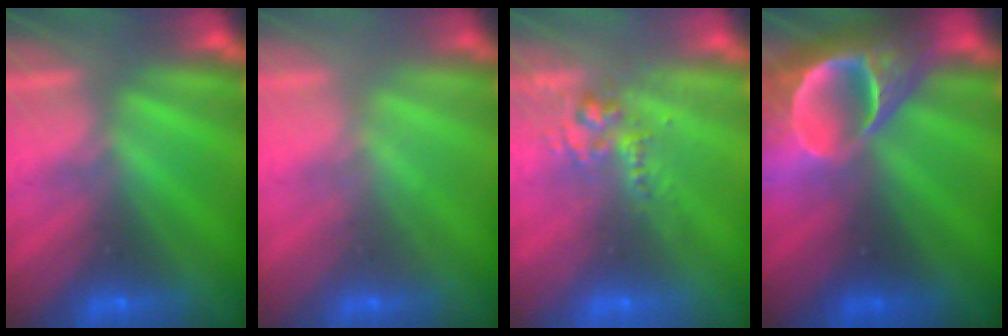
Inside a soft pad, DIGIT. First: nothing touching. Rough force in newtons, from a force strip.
{"total": 2.2}
{"total": 2.5}
{"total": 8.9}